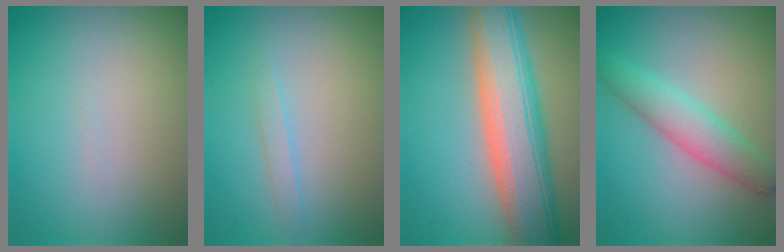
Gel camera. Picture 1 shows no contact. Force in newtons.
{"total": 1.2, "press": 1.2, "slide": 0.1}
{"total": 9.7, "press": 9.7, "slide": 1.1}
{"total": 3.8, "press": 3.8, "slide": 0.1}